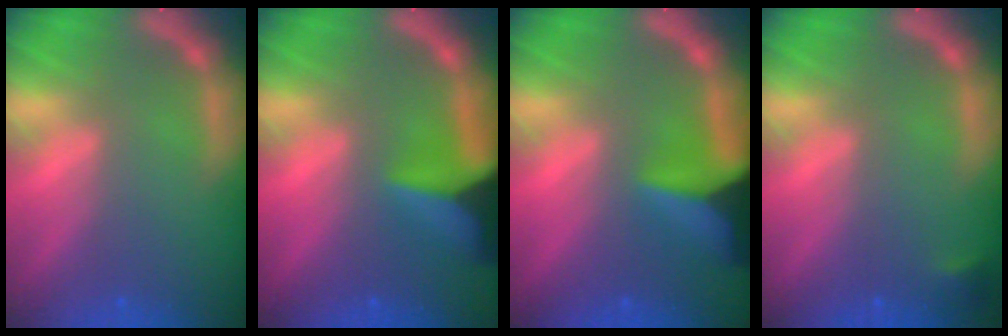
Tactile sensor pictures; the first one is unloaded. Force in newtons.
{"total": 8.4}
{"total": 8.9}
{"total": 0.9}